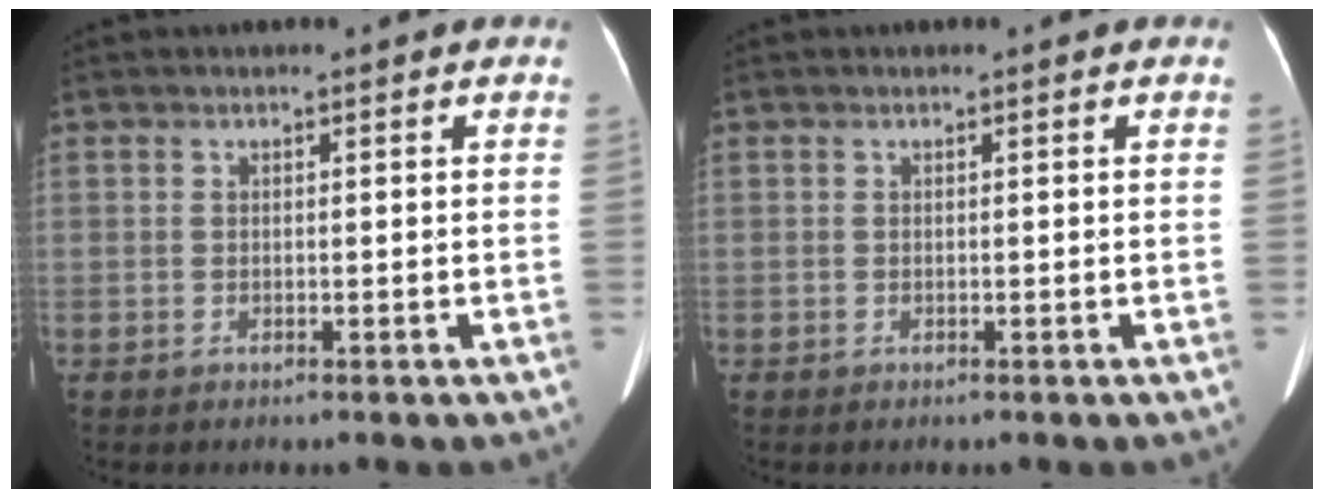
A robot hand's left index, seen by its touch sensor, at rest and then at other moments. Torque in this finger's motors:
{"motor_torque": [0.04, 0.03, 0.00, 0.00]}